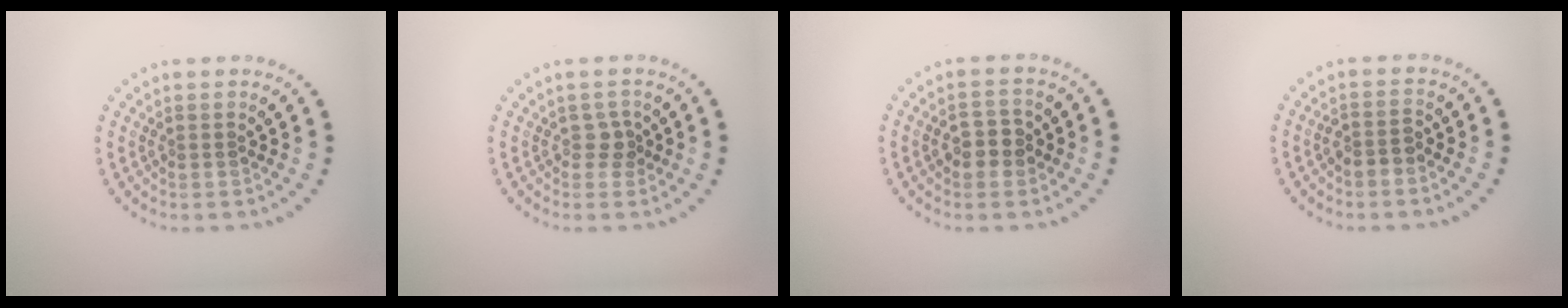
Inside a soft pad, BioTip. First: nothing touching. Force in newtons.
{"total": 1.3, "press": 1.1, "slide": 0.7}
{"total": 2.6, "press": 2.5, "slide": 0.6}
{"total": 1.6, "press": 1.4, "slide": 0.8}